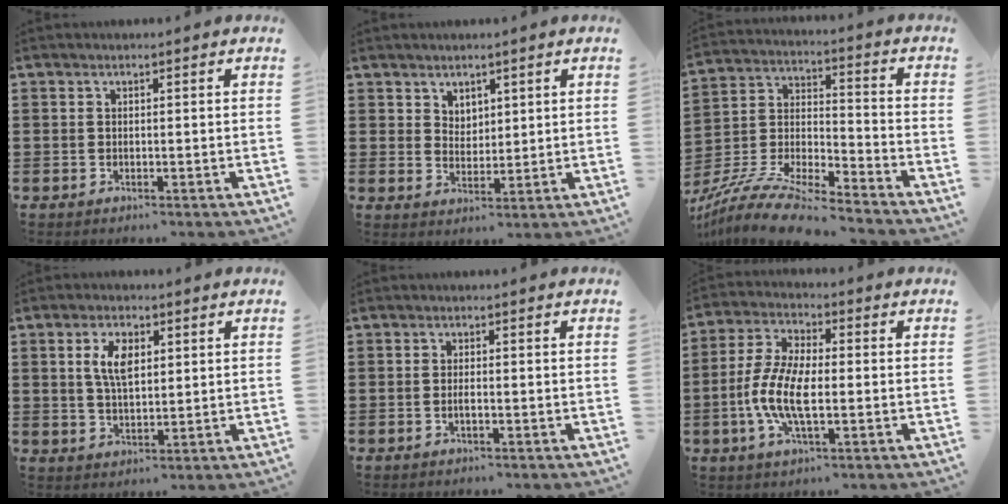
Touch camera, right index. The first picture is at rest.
{"total": 3.4, "force": [2.7, 2.0, 0.1], "torque": [-0.009, 0.005, 0.053]}
{"total": 10.5, "force": [-9.6, 0.4, 4.1], "torque": [-0.089, 0.007, -0.196]}
{"total": 5.4, "force": [1.9, 2.4, 4.4], "torque": [-0.093, 0.012, 0.032]}
{"total": 1.1, "force": [-0.4, 0.2, 1.0], "torque": [-0.020, -0.002, -0.007]}
{"total": 9.1, "force": [-2.1, 3.6, 8.1], "torque": [-0.191, -0.014, -0.046]}